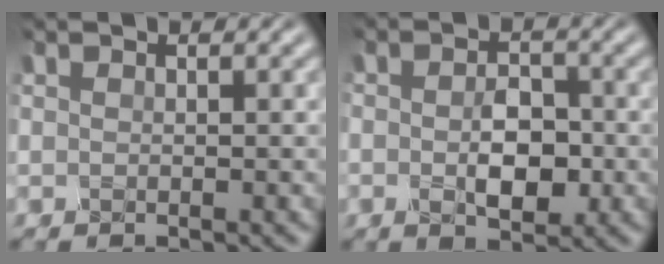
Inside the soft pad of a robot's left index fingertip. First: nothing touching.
{"total": 4.1, "force": [-1.2, 2.3, 3.1], "torque": [-0.054, -0.004, -0.020]}